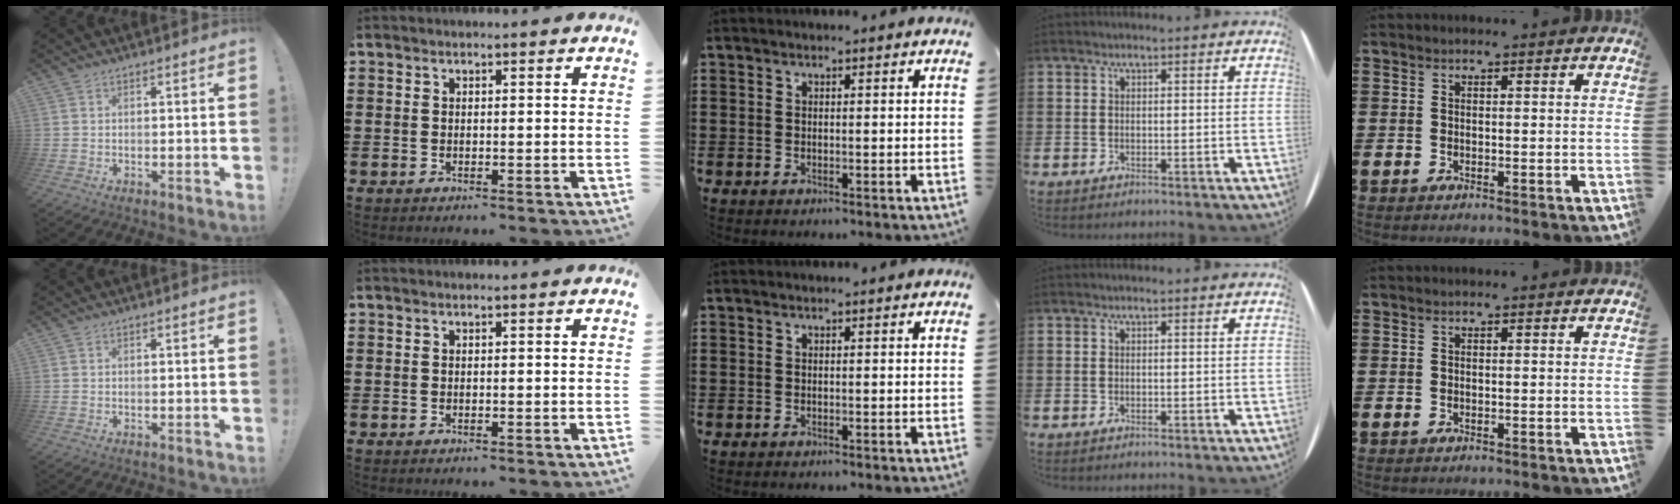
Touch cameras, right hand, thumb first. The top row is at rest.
{}